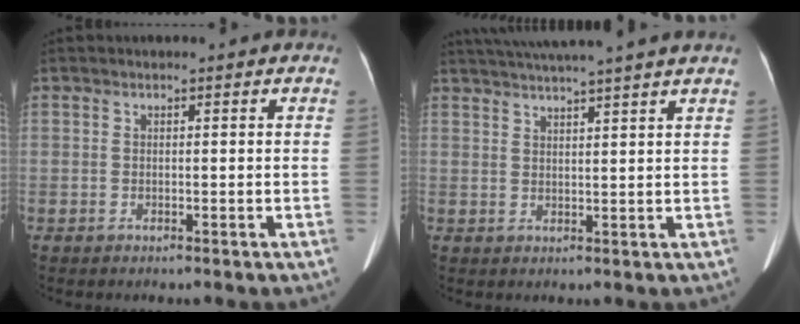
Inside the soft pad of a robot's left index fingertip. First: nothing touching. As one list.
[{"total": 12.5, "force": [10.9, -1.4, 5.9], "torque": [-0.106, 0.011, 0.148]}]